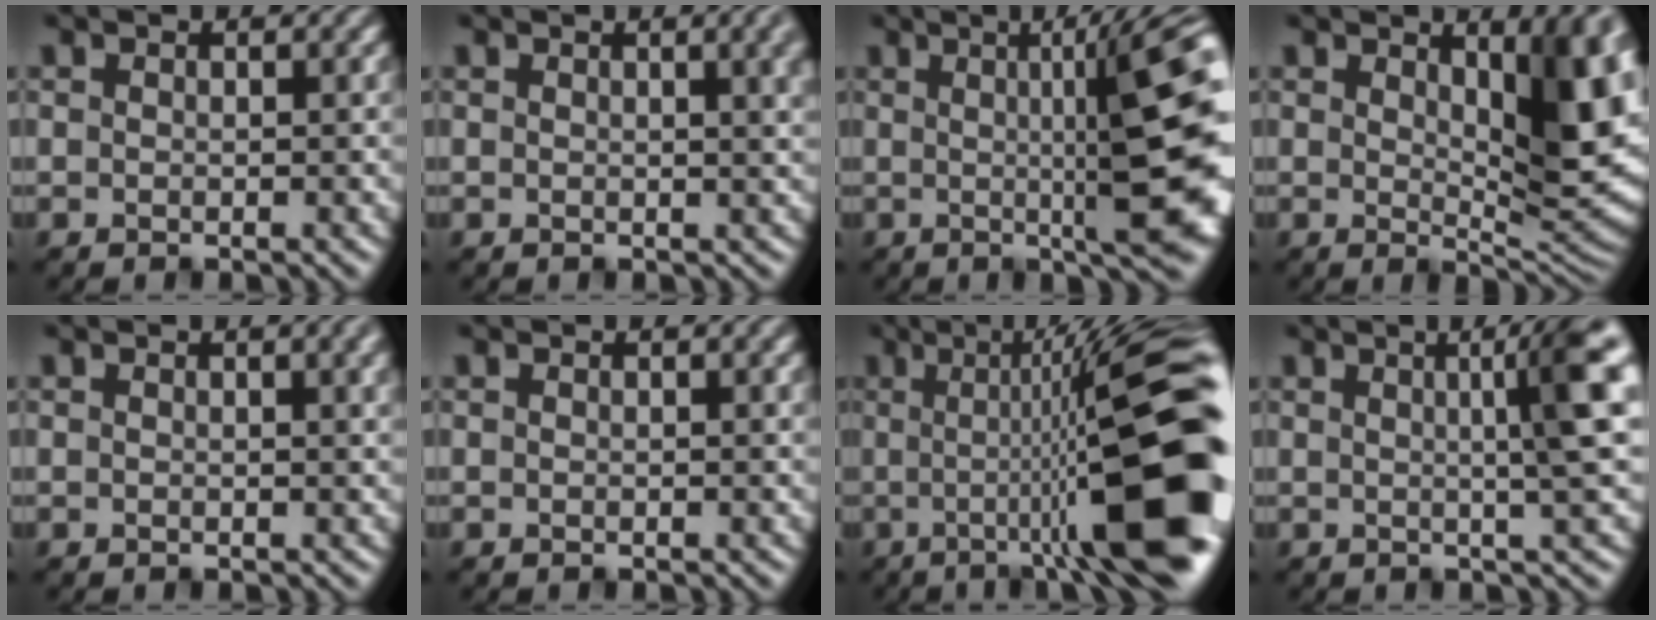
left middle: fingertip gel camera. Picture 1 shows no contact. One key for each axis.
{"total": 6.6, "fx": 3.2, "fy": 2.8, "fz": 5.1, "tx": -0.040, "ty": 0.028, "tz": 0.026}
{"total": 14.3, "fx": 1.3, "fy": 2.9, "fz": 13.9, "tx": -0.154, "ty": 0.005, "tz": 0.025}
{"total": 10.9, "fx": 3.3, "fy": 3.7, "fz": 9.7, "tx": -0.121, "ty": -0.003, "tz": 0.053}
{"total": 3.9, "fx": 2.2, "fy": 1.4, "fz": 3.0, "tx": -0.033, "ty": 0.014, "tz": 0.025}
{"total": 0.9, "fx": 0.6, "fy": 0.2, "fz": 0.7, "tx": -0.006, "ty": 0.003, "tz": 0.009}
{"total": 15.7, "fx": -1.3, "fy": 3.4, "fz": 15.3, "tx": -0.175, "ty": 0.017, "tz": -0.026}
{"total": 7.1, "fx": 1.9, "fy": 1.1, "fz": 6.8, "tx": -0.069, "ty": 0.016, "tz": 0.022}